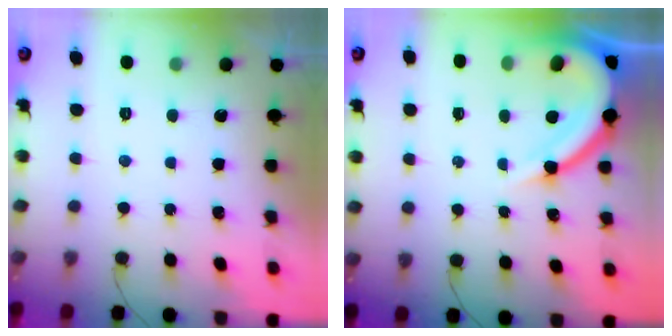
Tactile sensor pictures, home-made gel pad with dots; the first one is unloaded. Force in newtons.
{"total": 11.4, "press": 11.3, "slide": 1.2}